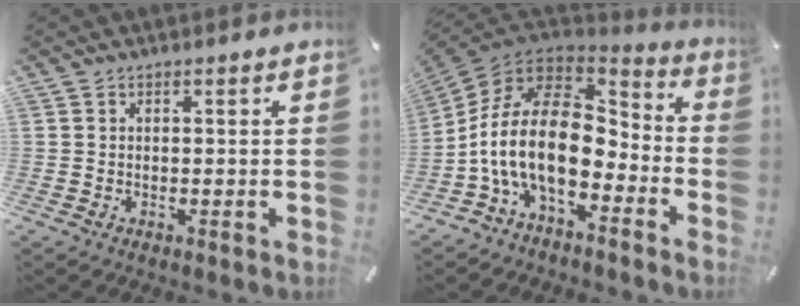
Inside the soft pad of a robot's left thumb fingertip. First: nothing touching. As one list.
[{"total": 20.8, "force": [-3.9, 13.0, 15.8], "torque": [-0.334, 0.012, -0.067]}]